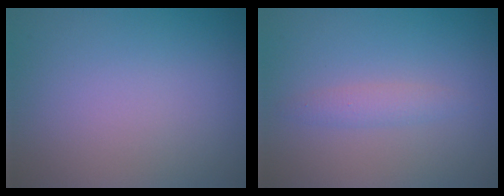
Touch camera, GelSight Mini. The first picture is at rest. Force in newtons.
{"total": 1.3, "press": 1.3, "slide": 0.1}